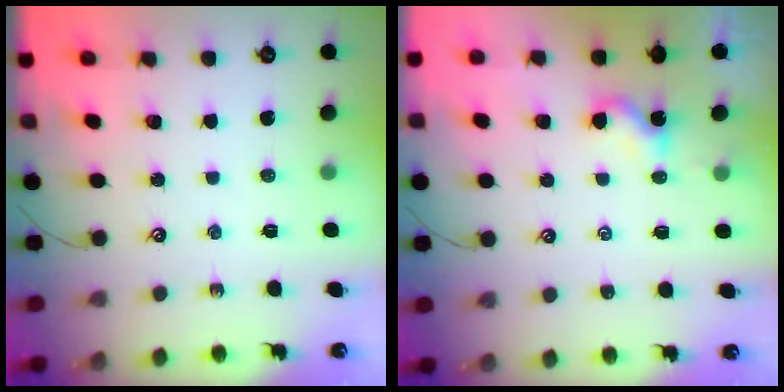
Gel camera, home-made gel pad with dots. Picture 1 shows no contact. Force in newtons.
{"total": 0.6, "press": 0.5, "slide": 0.4}